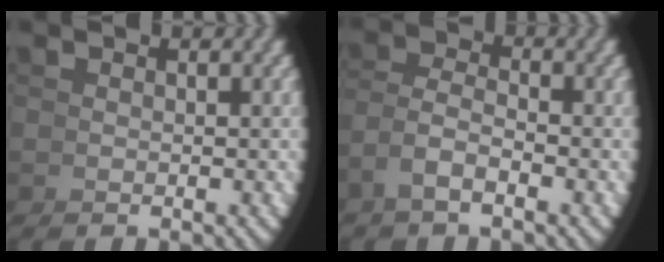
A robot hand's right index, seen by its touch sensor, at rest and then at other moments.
{"total": 2.4, "force": [-0.9, 1.2, 1.9], "torque": [-0.044, -0.008, -0.014]}